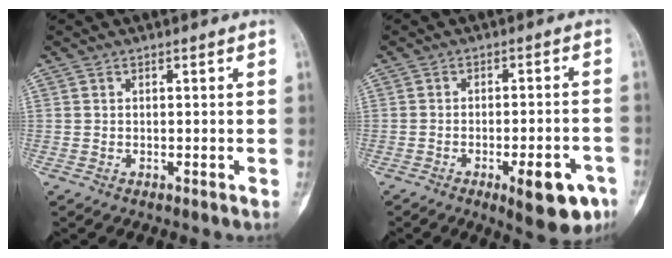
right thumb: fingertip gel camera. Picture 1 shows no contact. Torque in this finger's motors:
{"motor_torque": [1.69, 1.08, 0.59, -0.67, 0.25]}